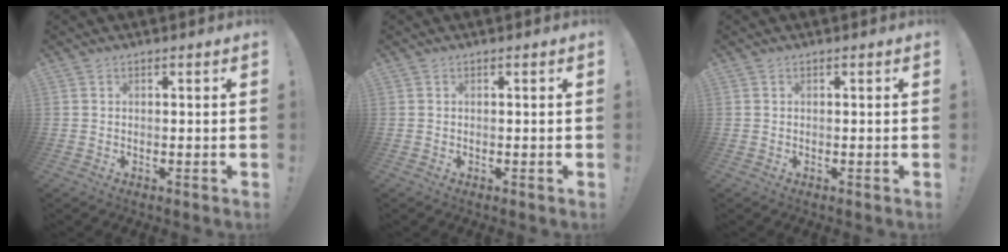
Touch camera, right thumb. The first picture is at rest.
{"total": 0.0}
{"total": 0.0}